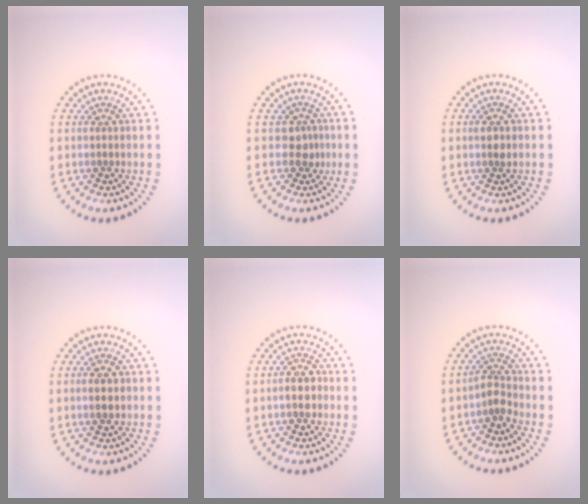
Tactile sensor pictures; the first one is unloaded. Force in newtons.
{"total": 1.8, "press": 1.3, "slide": 1.2}
{"total": 1.4, "press": 1.3, "slide": 0.4}
{"total": 1.7, "press": 1.7, "slide": 0.5}
{"total": 2.0, "press": 2.0, "slide": 0.6}
{"total": 1.9, "press": 1.4, "slide": 1.2}